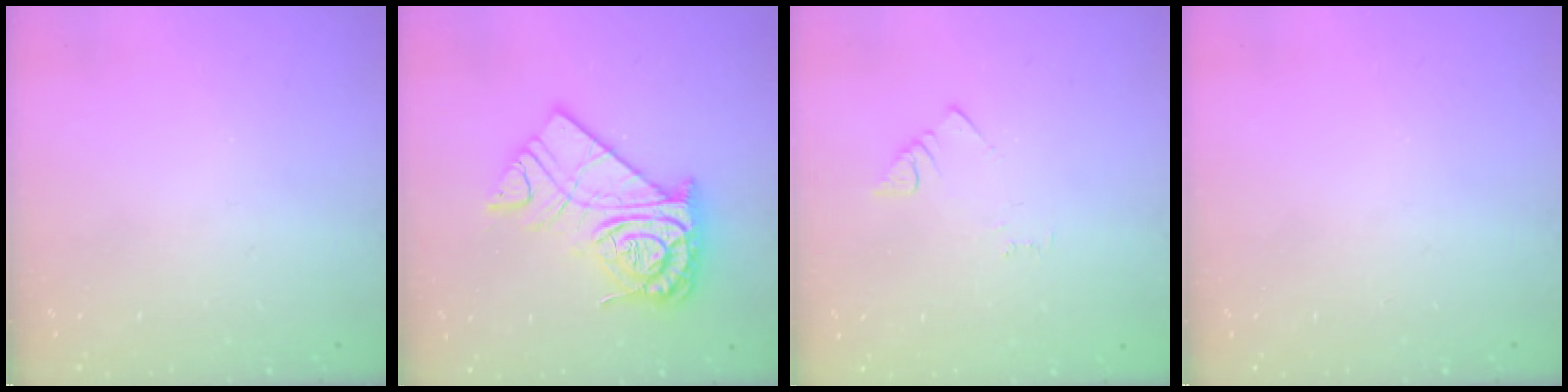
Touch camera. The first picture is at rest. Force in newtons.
{"total": 18.2, "press": 18.1, "slide": 1.6}
{"total": 1.5, "press": 1.5, "slide": 0.3}
{"total": 0.0}